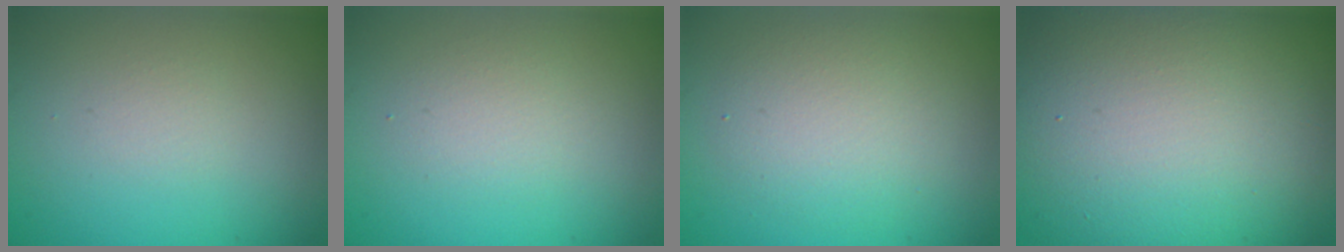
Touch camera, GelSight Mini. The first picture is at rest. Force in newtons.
{"total": 1.7, "press": 1.7, "slide": 0.1}
{"total": 3.4, "press": 3.3, "slide": 0.3}
{"total": 16.1, "press": 16.1, "slide": 0.8}